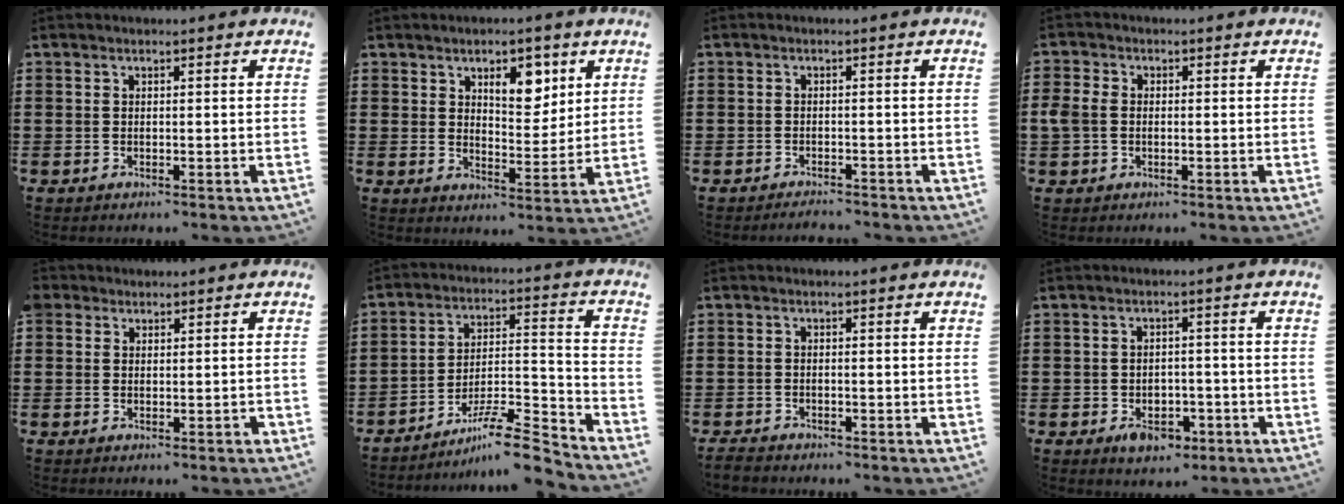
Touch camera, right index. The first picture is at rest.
{"total": 6.7, "force": [3.6, 3.6, 4.5], "torque": [-0.068, 0.002, 0.057]}
{"total": 1.6, "force": [-1.6, 0.1, -0.1], "torque": [-0.004, 0.004, -0.034]}
{"total": 2.7, "force": [-0.4, 2.0, 1.7], "torque": [-0.051, 0.000, -0.013]}
{"total": 1.2, "force": [0.3, 1.1, 0.1], "torque": [-0.006, 0.007, 0.004]}
{"total": 10.2, "force": [-8.7, 1.4, 5.1], "torque": [-0.066, 0.028, -0.161]}
{"total": 1.4, "force": [-1.3, 0.3, 0.4], "torque": [-0.011, -0.002, -0.026]}
{"total": 3.9, "force": [-2.3, 2.4, 2.0], "torque": [-0.033, 0.007, -0.041]}